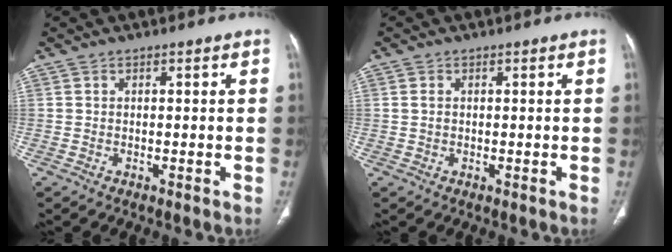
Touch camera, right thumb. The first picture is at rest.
{"total": 1.2, "force": [0.2, 0.8, 0.8], "torque": [-0.018, 0.001, 0.008]}